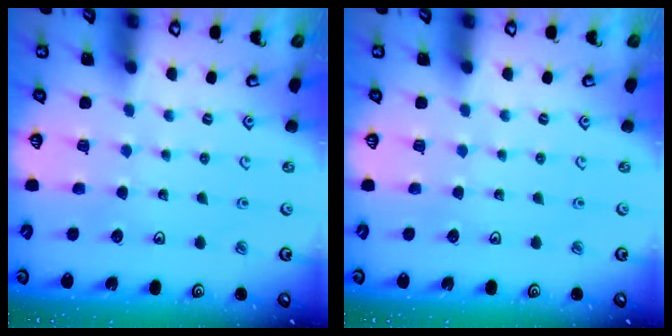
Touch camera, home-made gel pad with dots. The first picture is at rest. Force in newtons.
{"total": 0.0}